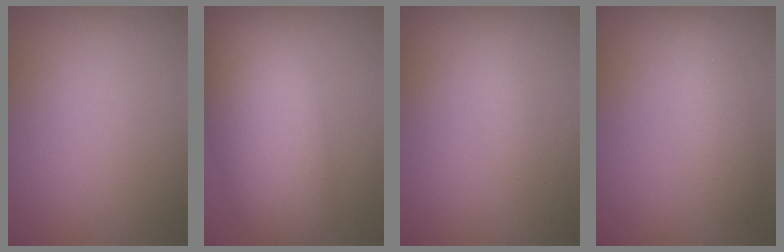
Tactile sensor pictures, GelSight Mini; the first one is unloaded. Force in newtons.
{"total": 7.8, "press": 7.8, "slide": 0.4}
{"total": 1.1, "press": 1.1, "slide": 0.1}
{"total": 2.6, "press": 2.6, "slide": 0.1}